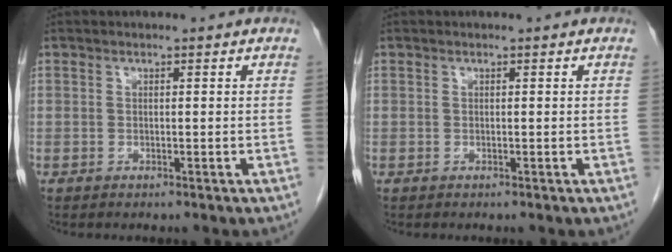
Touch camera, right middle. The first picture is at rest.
{"total": 0.0}